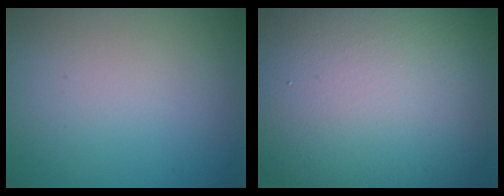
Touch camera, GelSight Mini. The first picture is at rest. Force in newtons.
{"total": 17.8, "press": 17.8, "slide": 0.6}